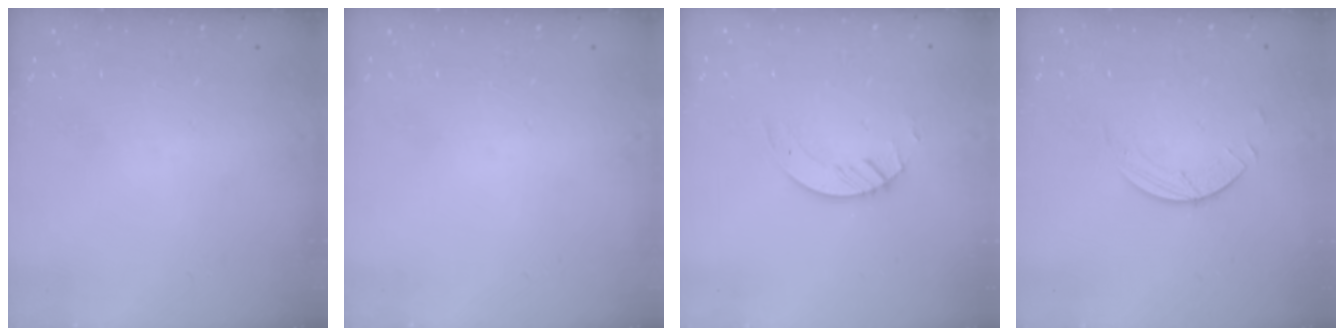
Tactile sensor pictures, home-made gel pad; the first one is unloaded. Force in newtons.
{"total": 0.0}
{"total": 3.8, "press": 3.8, "slide": 0.3}
{"total": 1.7, "press": 1.7, "slide": 0.2}